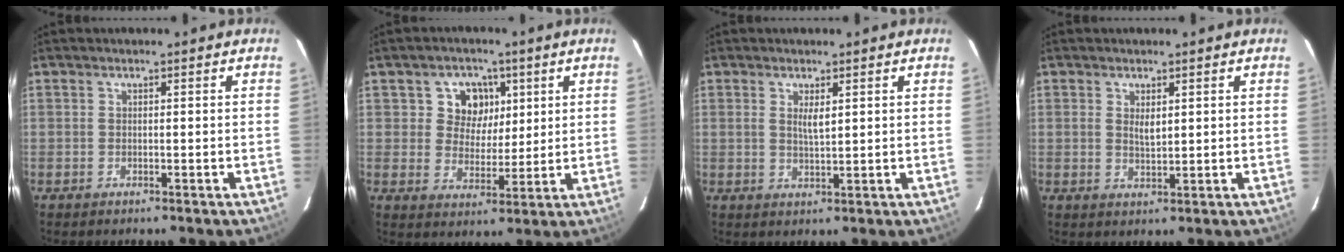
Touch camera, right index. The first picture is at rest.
{"total": 7.2, "force": [2.4, 6.3, 2.5], "torque": [-0.047, 0.009, 0.043]}
{"total": 2.8, "force": [1.0, 0.8, 2.5], "torque": [-0.046, -0.004, 0.017]}
{"total": 2.6, "force": [0.8, 1.2, 2.2], "torque": [-0.037, -0.002, 0.015]}